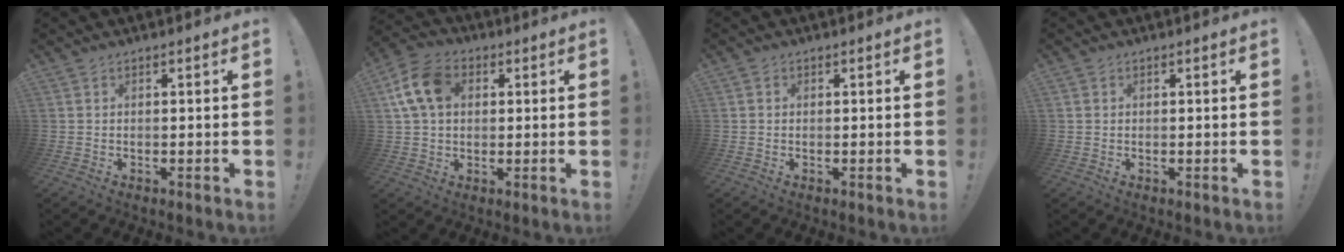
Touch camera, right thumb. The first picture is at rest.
{"total": 12.6, "force": [3.5, 9.2, 7.9], "torque": [-0.146, 0.007, 0.071]}
{"total": 0.8, "force": [0.0, 0.7, 0.1], "torque": [0.005, 0.000, -0.001]}
{"total": 0.6, "force": [0.2, 0.6, 0.0], "torque": [-0.001, 0.003, 0.004]}